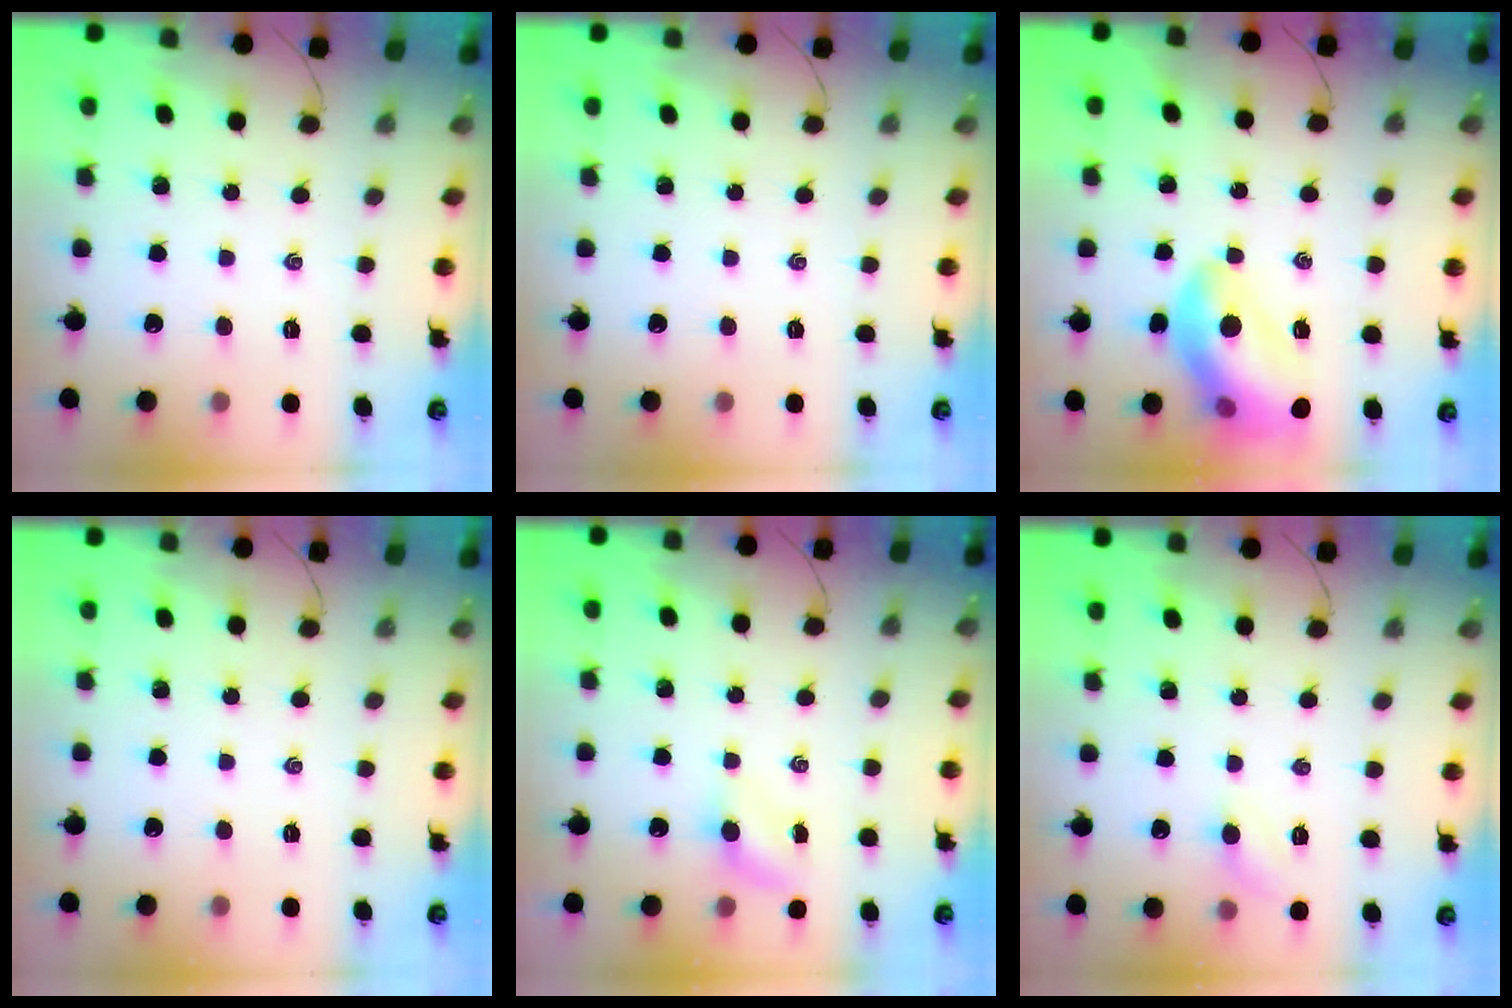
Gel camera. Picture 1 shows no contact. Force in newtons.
{"total": 0.0}
{"total": 14.0, "press": 13.7, "slide": 3.0}
{"total": 0.0}
{"total": 4.8, "press": 4.6, "slide": 1.0}
{"total": 4.5, "press": 4.3, "slide": 1.2}